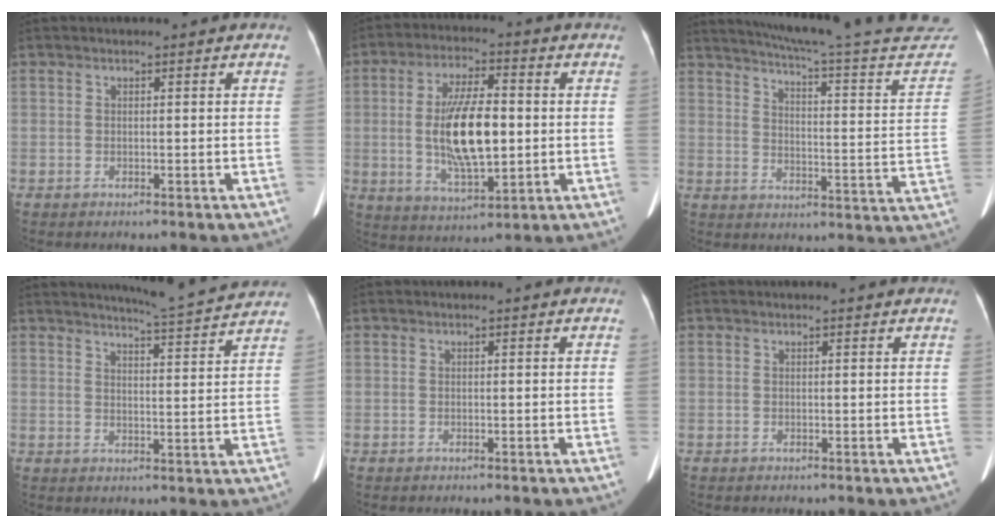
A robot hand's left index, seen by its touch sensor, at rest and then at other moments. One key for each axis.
{"total": 12.6, "fx": -0.3, "fy": 3.9, "fz": 11.9, "tx": -0.233, "ty": 0.000, "tz": -0.003}
{"total": 28.8, "fx": 26.7, "fy": 0.9, "fz": 10.7, "tx": -0.161, "ty": -0.109, "tz": 0.314}
{"total": 9.9, "fx": 9.5, "fy": -1.1, "fz": 2.6, "tx": -0.055, "ty": -0.008, "tz": 0.122}
{"total": 0.0}
{"total": 1.0, "fx": 1.0, "fy": 0.0, "fz": 0.2, "tx": -0.008, "ty": 0.005, "tz": 0.011}